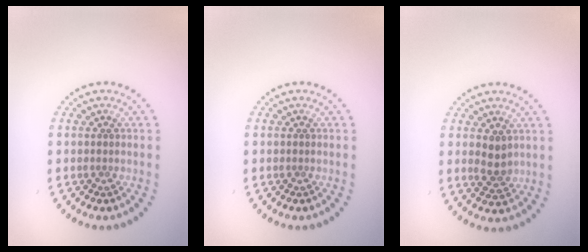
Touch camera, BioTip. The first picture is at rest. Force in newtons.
{"total": 0.0}
{"total": 2.2, "press": 2.1, "slide": 0.4}